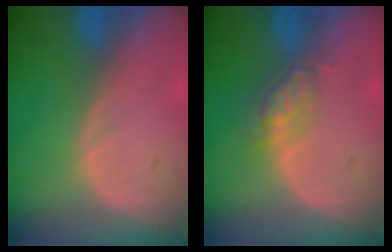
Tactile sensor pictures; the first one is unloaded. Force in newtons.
{"total": 4.7, "press": 4.1, "slide": 2.2}